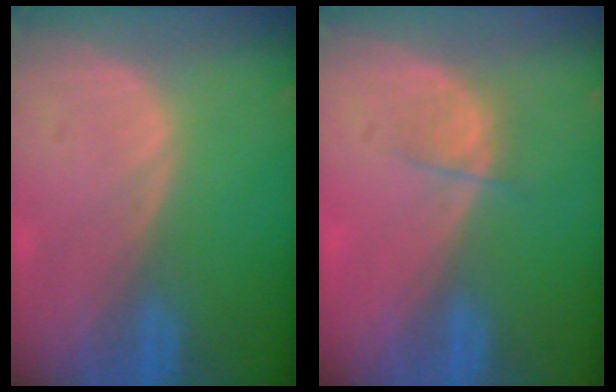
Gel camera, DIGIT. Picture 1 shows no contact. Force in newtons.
{"total": 2.2, "press": 2.0, "slide": 0.9}